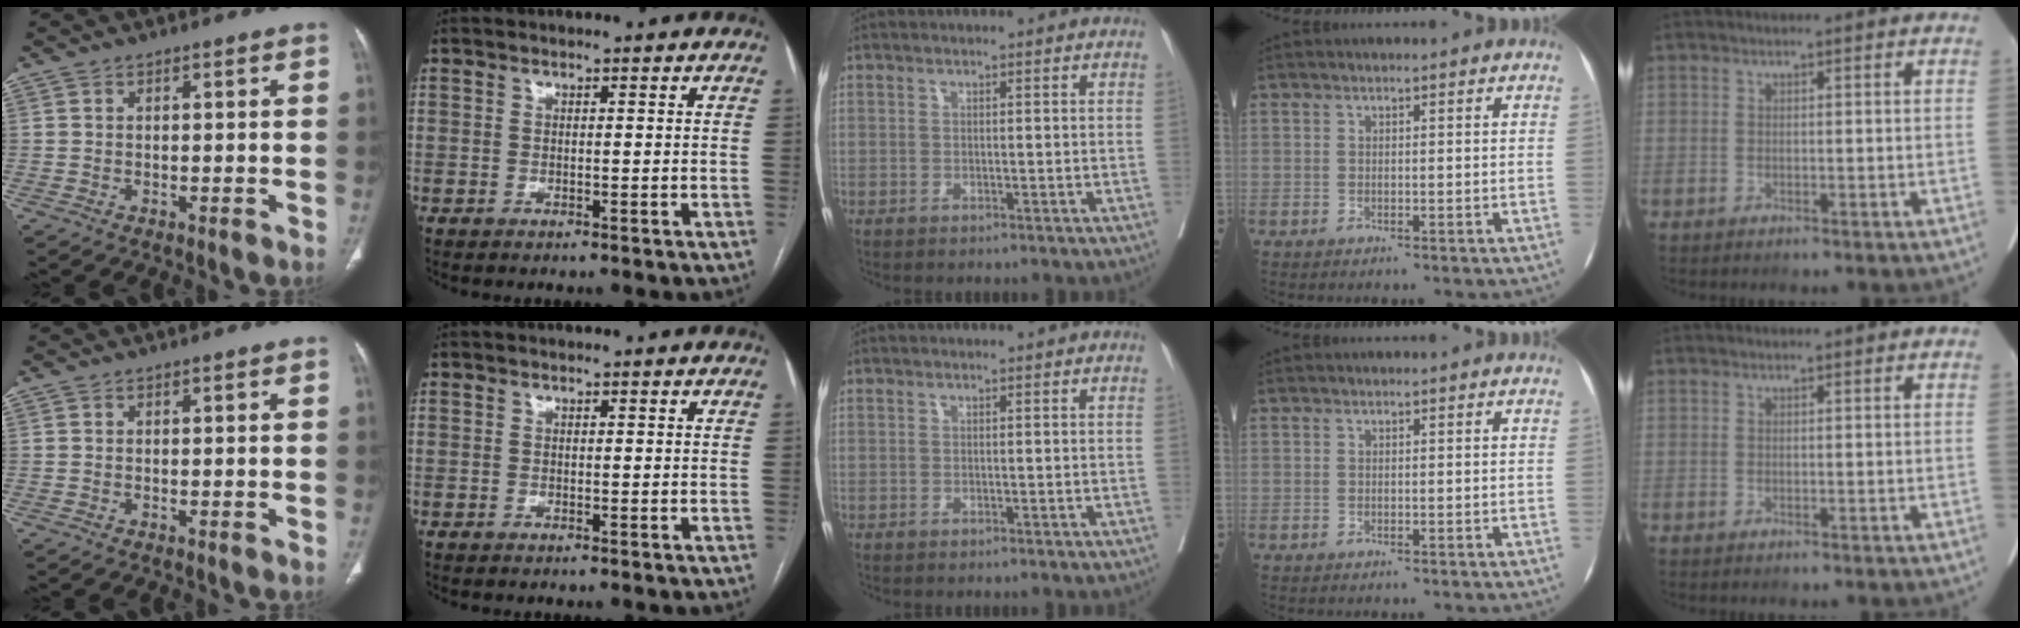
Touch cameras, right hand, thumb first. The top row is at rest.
{}